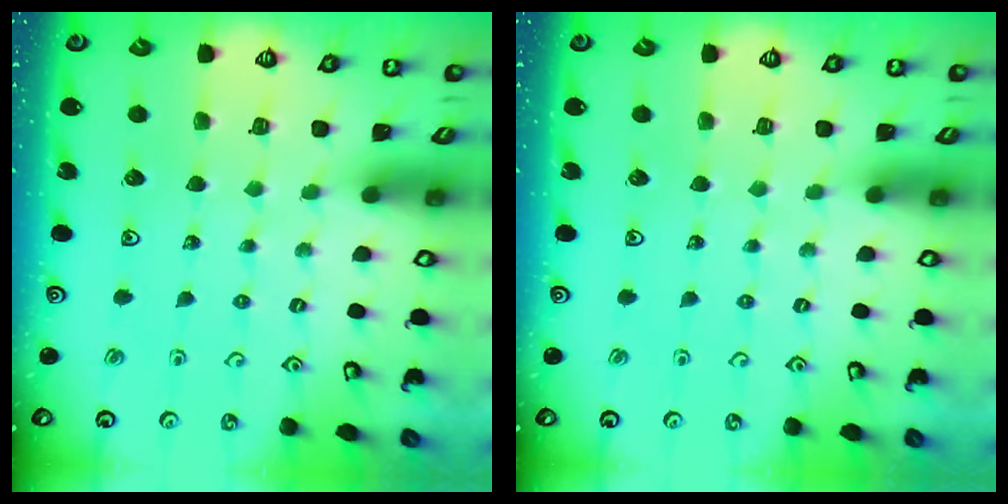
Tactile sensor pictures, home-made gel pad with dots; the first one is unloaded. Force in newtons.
{"total": 0.0}